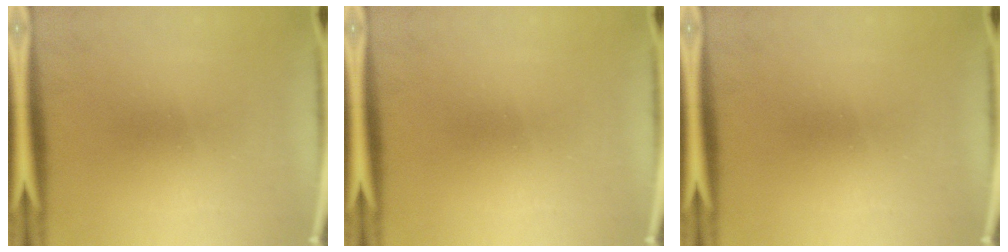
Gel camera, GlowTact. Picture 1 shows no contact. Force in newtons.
{"total": 0.0}
{"total": 0.0}